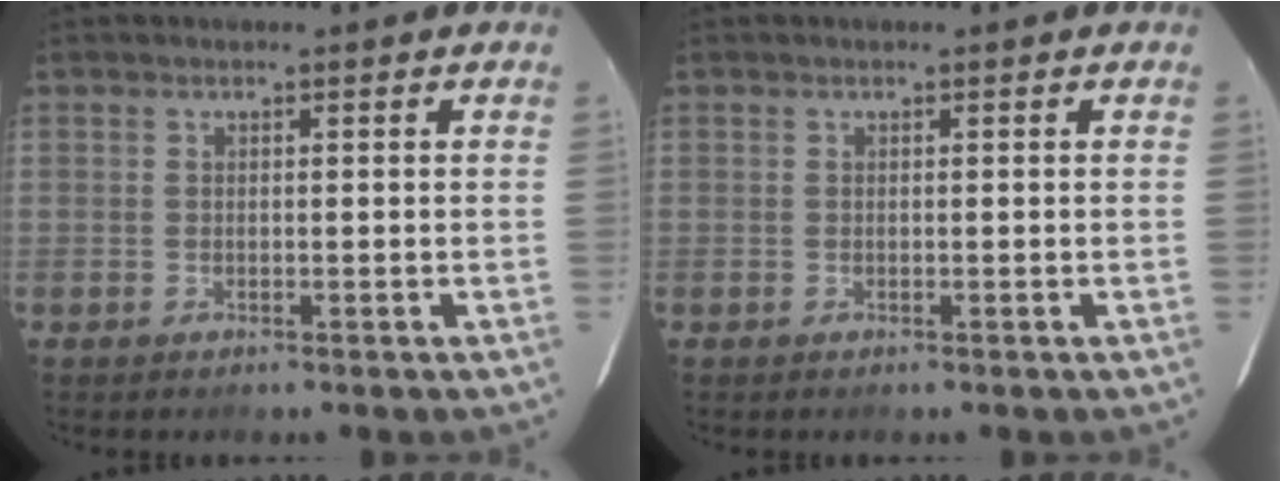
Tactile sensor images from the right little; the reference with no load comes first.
{"total": 0.0}